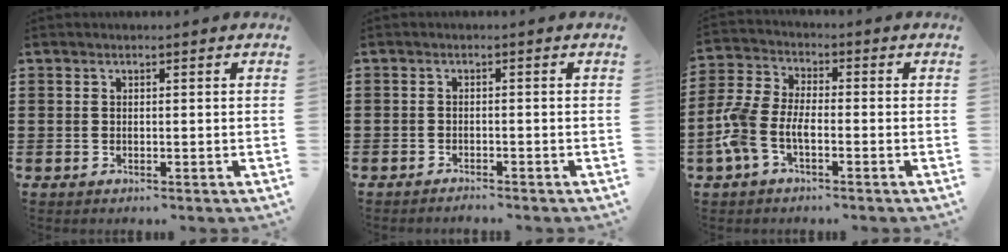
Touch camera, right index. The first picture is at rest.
{"total": 1.3, "force": [-1.3, 0.1, -0.1], "torque": [-0.002, 0.003, -0.027]}
{"total": 6.3, "force": [-2.8, 3.0, 4.8], "torque": [-0.132, -0.006, -0.062]}